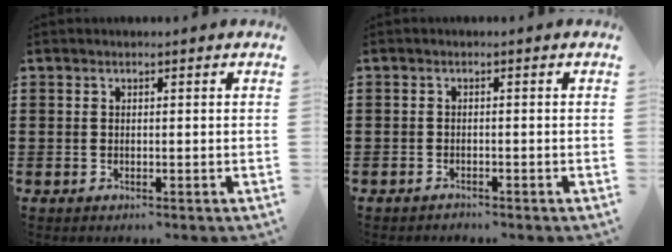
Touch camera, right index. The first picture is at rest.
{"total": 1.0, "force": [-1.0, 0.3, -0.1], "torque": [-0.002, 0.003, -0.022]}